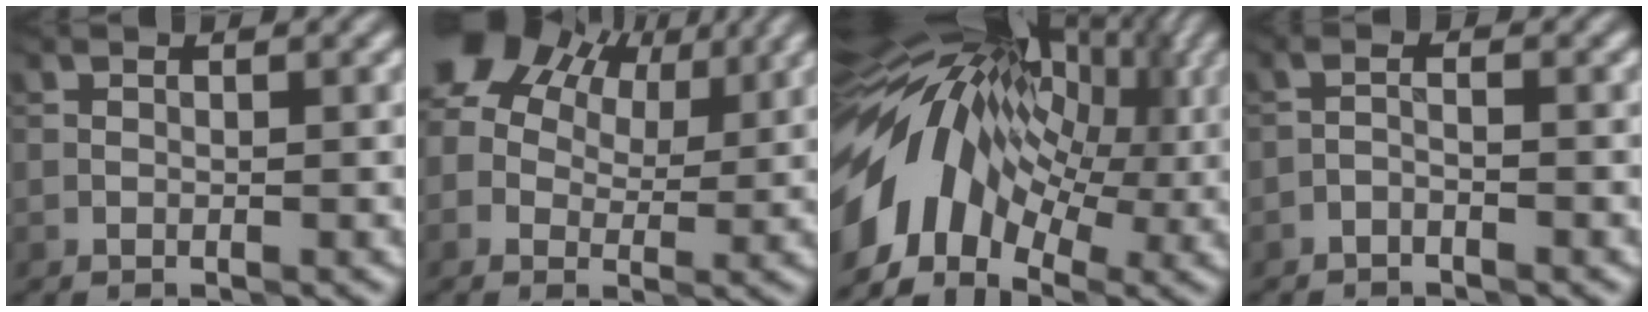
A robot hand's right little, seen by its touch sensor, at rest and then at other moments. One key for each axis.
{"total": 10.2, "fx": 4.6, "fy": 6.4, "fz": 6.5, "tx": -0.123, "ty": 0.033, "tz": 0.072}
{"total": 12.9, "fx": -0.5, "fy": 8.2, "fz": 9.9, "tx": -0.183, "ty": 0.027, "tz": -0.021}
{"total": 1.0, "fx": -0.8, "fy": 0.2, "fz": 0.6, "tx": -0.014, "ty": 0.006, "tz": -0.020}